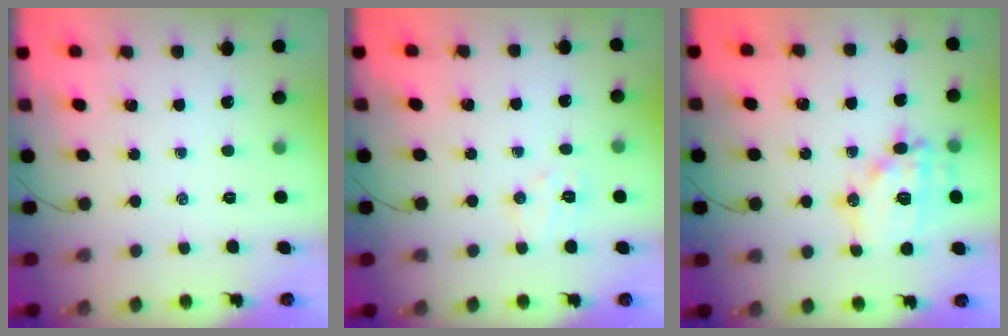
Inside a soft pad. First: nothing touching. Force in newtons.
{"total": 6.0, "press": 5.9, "slide": 1.0}
{"total": 15.0, "press": 14.8, "slide": 2.4}